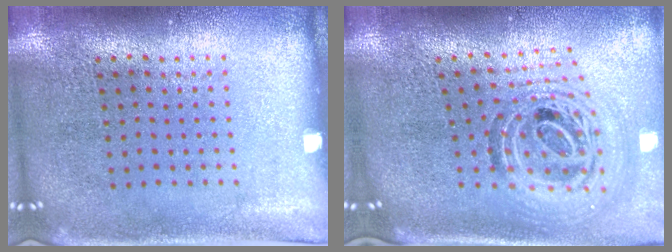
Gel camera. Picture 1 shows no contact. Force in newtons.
{"total": 1.9, "press": 1.5, "slide": 1.2}